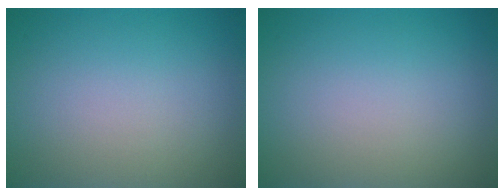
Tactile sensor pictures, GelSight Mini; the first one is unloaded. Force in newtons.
{"total": 0.0}